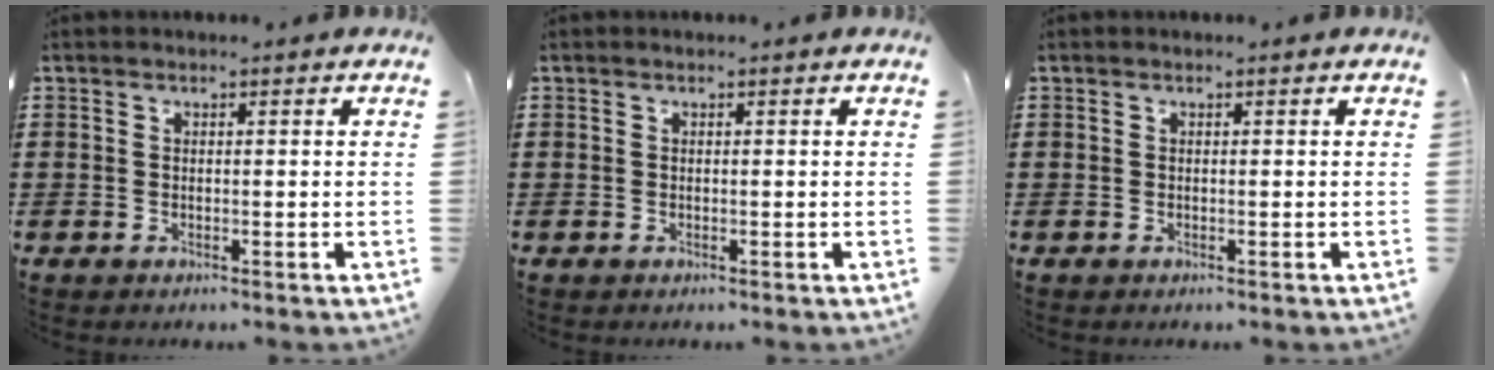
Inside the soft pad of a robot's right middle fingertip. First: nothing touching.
{"total": 0.0}
{"total": 0.0}